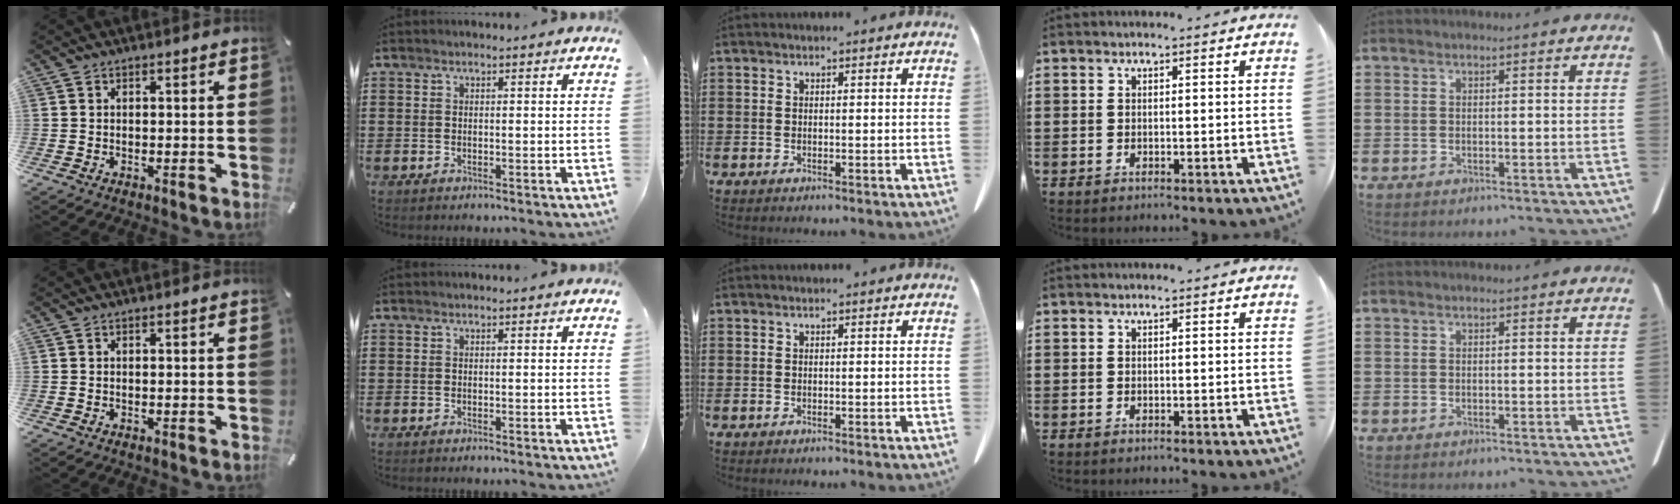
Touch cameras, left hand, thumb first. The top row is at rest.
{}